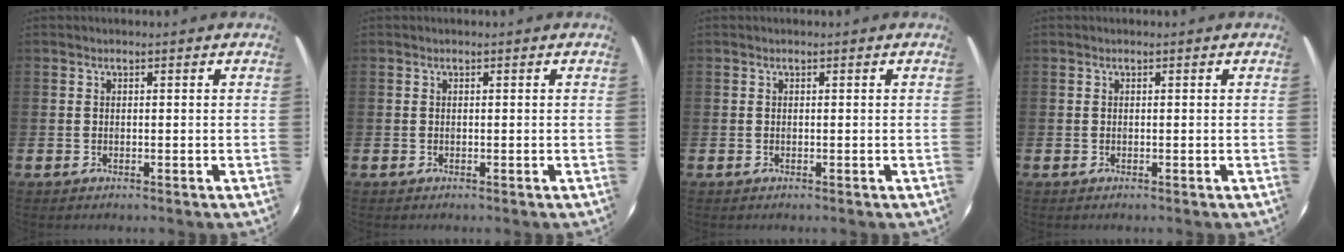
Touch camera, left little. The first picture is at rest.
{"total": 0.0}
{"total": 0.0}
{"total": 0.0}